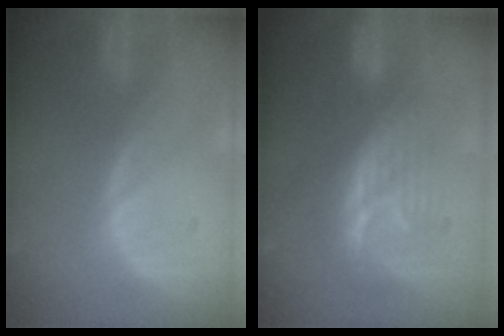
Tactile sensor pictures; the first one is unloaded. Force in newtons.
{"total": 8.8, "press": 7.5, "slide": 4.6}